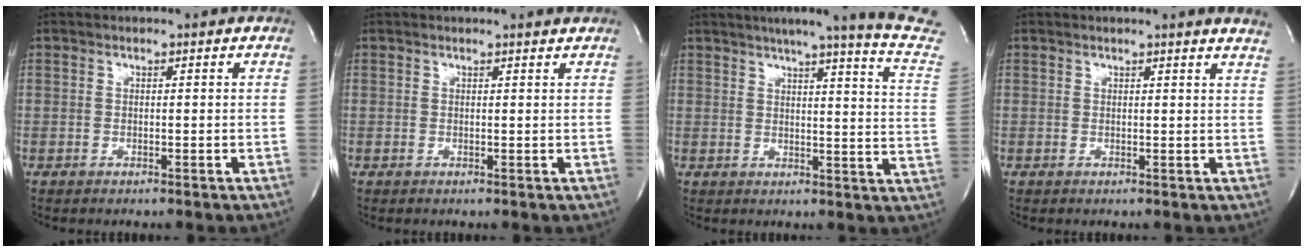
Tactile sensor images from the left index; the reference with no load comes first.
{"total": 1.6, "force": [1.5, -0.2, 0.1], "torque": [-0.011, -0.010, 0.012]}
{"total": 17.8, "force": [15.1, -1.7, 9.2], "torque": [-0.131, -0.068, 0.167]}
{"total": 5.4, "force": [5.1, -0.7, 1.6], "torque": [-0.016, -0.025, 0.031]}